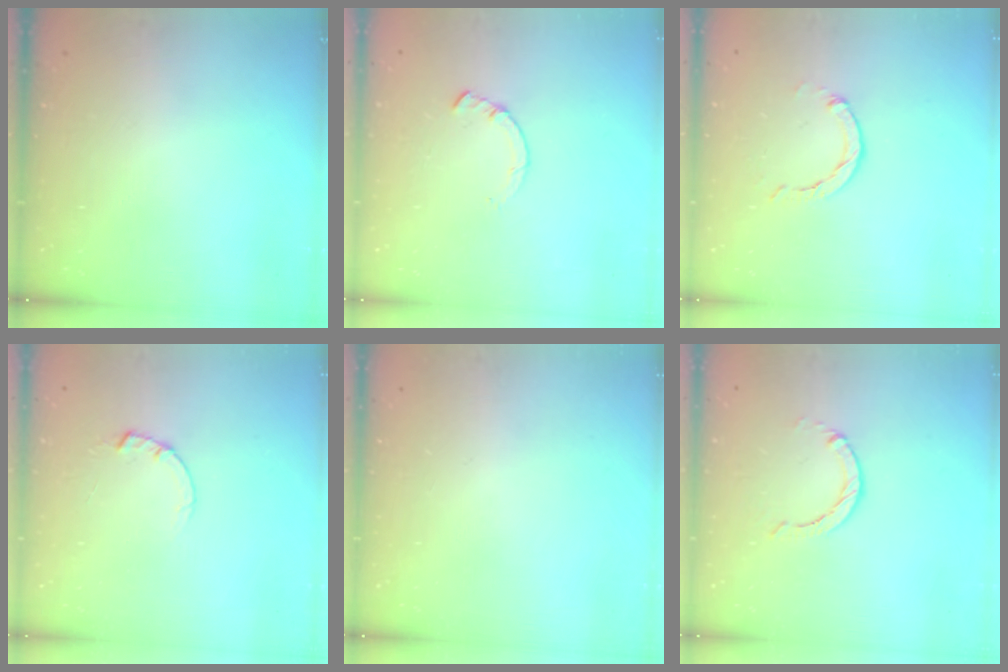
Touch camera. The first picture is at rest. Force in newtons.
{"total": 1.4, "press": 1.4, "slide": 0.2}
{"total": 2.7, "press": 2.7, "slide": 0.5}
{"total": 1.5, "press": 1.5, "slide": 0.3}
{"total": 0.0}
{"total": 0.0}